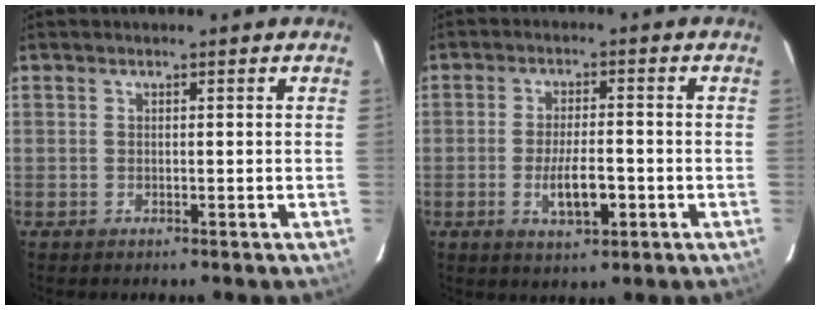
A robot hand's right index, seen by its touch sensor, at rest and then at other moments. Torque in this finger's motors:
{"motor_torque": [0.21, -0.06, 0.26, 0.04]}